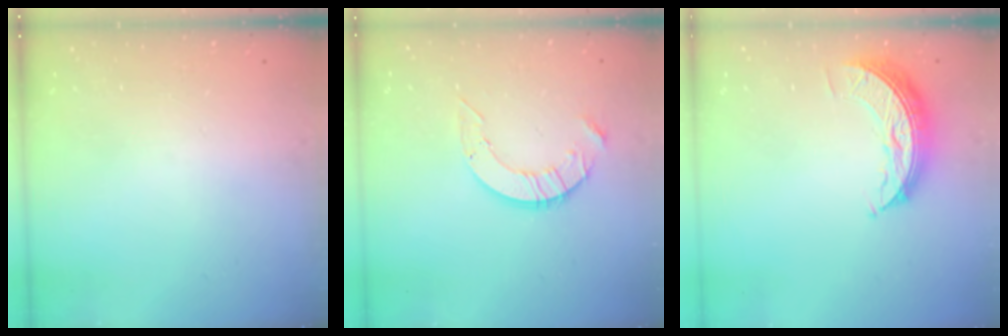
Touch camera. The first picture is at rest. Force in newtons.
{"total": 7.0, "press": 7.0, "slide": 0.4}
{"total": 7.9, "press": 7.9, "slide": 0.6}